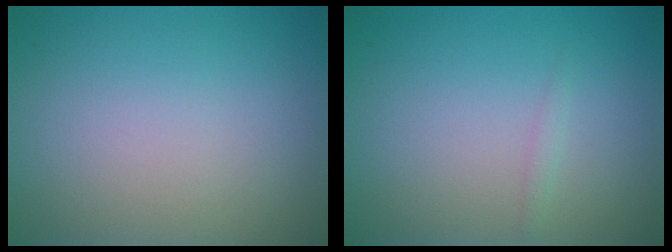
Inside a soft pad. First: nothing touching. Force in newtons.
{"total": 0.6, "press": 0.6, "slide": 0.0}